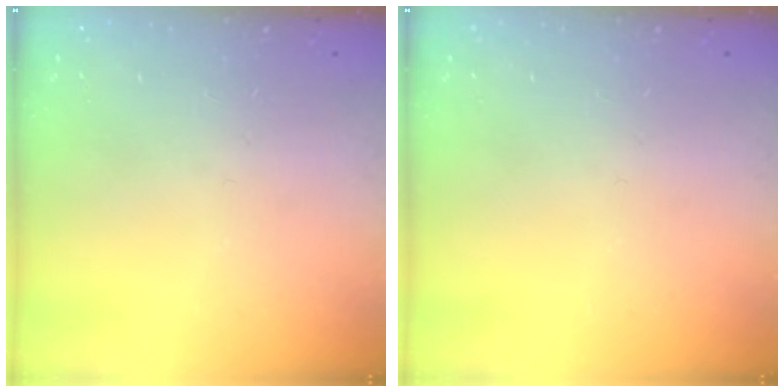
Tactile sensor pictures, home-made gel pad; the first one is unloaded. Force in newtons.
{"total": 0.0}